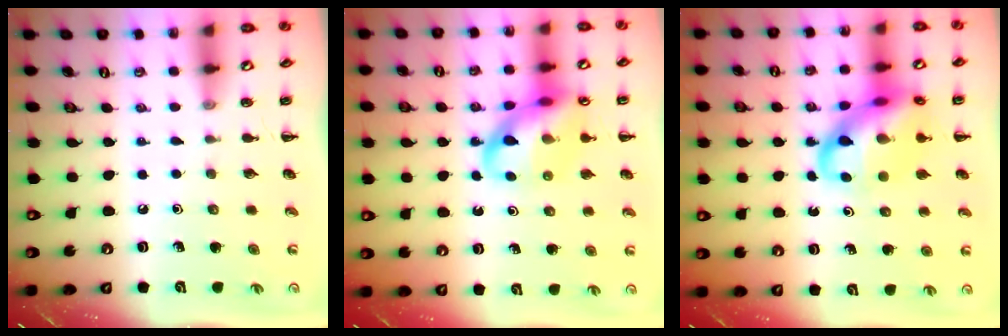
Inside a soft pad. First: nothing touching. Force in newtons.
{"total": 14.7, "press": 14.6, "slide": 1.9}
{"total": 17.2, "press": 17.0, "slide": 2.6}